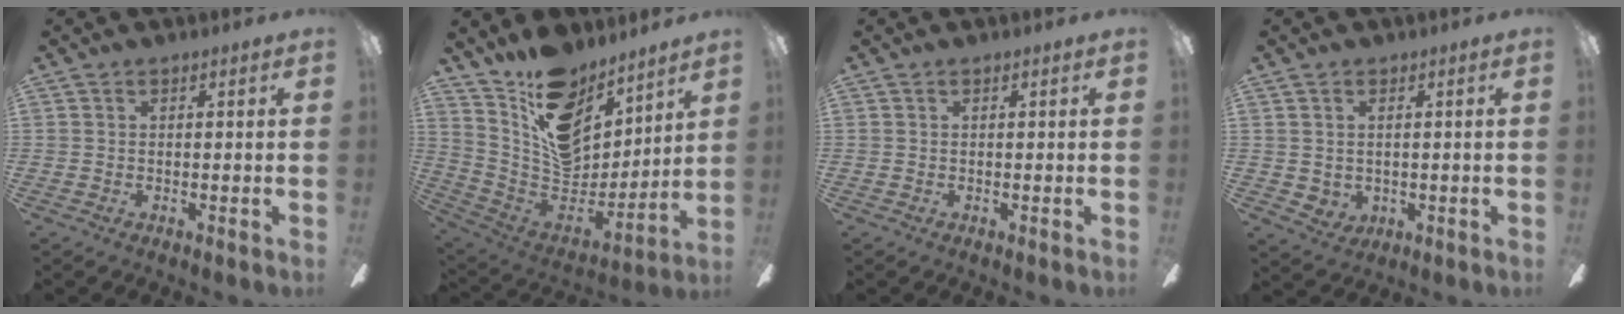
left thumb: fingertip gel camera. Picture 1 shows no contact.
{"total": 17.4, "force": [11.7, 9.9, 8.2], "torque": [-0.144, -0.082, 0.223]}
{"total": 0.0}
{"total": 2.8, "force": [1.4, 2.3, 0.7], "torque": [-0.020, -0.003, 0.028]}